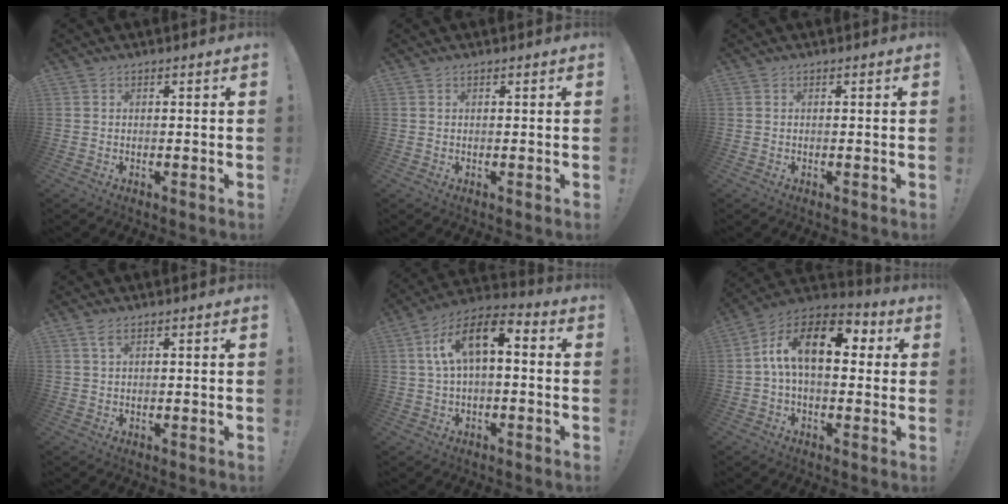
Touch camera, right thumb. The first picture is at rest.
{"total": 0.0}
{"total": 0.0}
{"total": 2.3, "force": [1.3, 0.9, 1.7], "torque": [-0.029, -0.002, 0.023]}
{"total": 12.1, "force": [2.6, 5.8, 10.3], "torque": [-0.181, 0.003, 0.047]}
{"total": 15.9, "force": [3.6, 8.0, 13.3], "torque": [-0.235, 0.008, 0.057]}